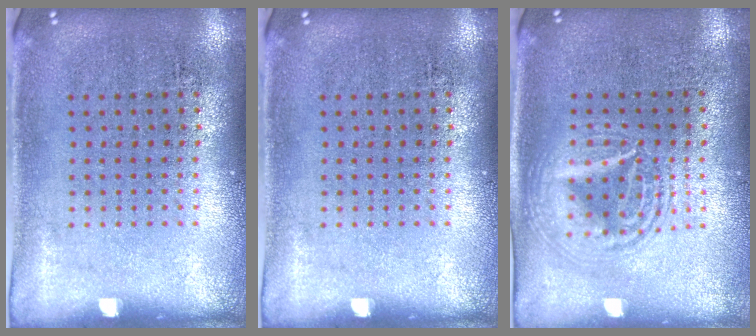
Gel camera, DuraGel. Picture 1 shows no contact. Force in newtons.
{"total": 0.0}
{"total": 2.8, "press": 2.8, "slide": 0.3}